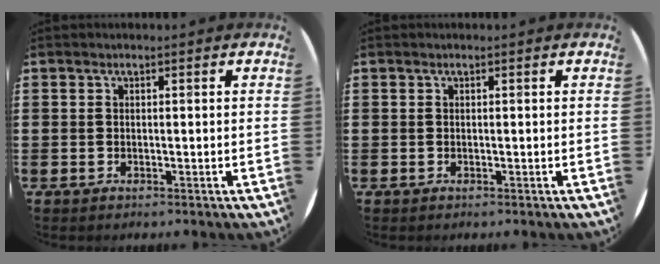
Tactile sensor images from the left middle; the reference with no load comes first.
{"total": 0.0}